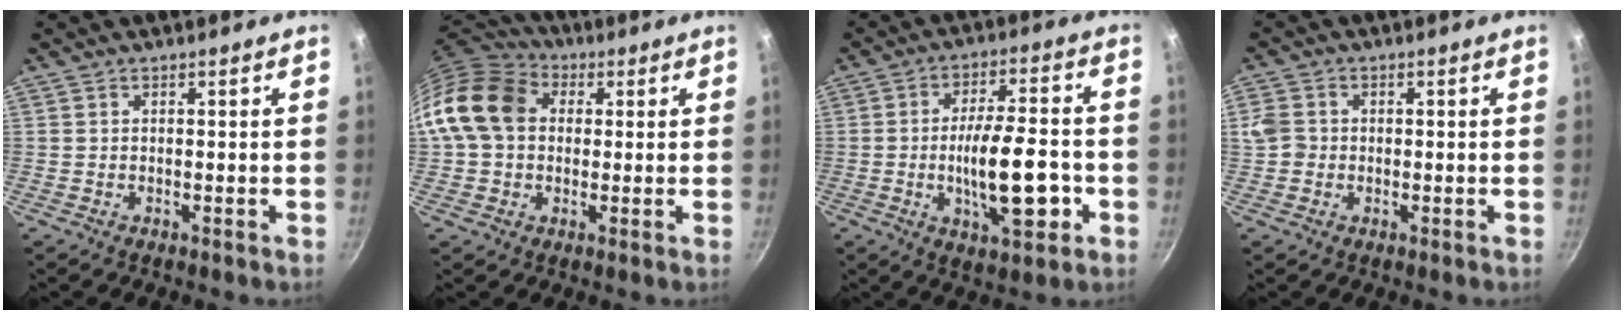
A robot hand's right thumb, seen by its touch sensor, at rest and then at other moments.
{"total": 14.3, "force": [2.0, 11.2, 8.6], "torque": [-0.141, 0.029, 0.019]}
{"total": 14.5, "force": [-3.3, 5.3, 13.1], "torque": [-0.197, 0.019, -0.049]}
{"total": 4.2, "force": [-0.2, 3.8, 1.9], "torque": [-0.027, 0.006, -0.012]}